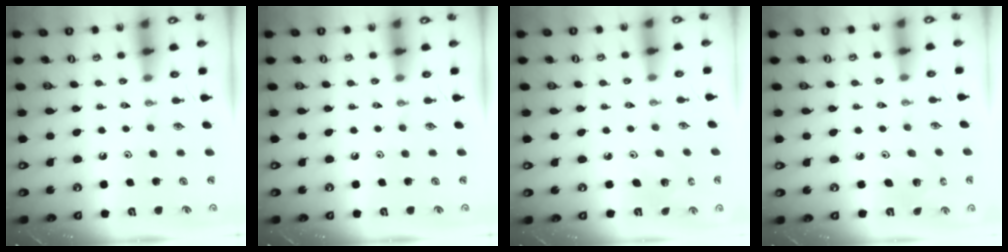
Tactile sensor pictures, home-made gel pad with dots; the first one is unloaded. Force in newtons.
{"total": 0.0}
{"total": 2.4, "press": 2.4, "slide": 0.2}
{"total": 2.4, "press": 2.4, "slide": 0.2}